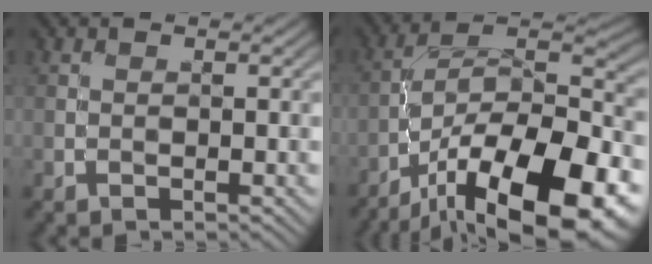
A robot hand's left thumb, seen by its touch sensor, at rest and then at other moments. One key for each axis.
{"total": 19.6, "fx": -11.9, "fy": 7.4, "fz": 13.7, "tx": -0.210, "ty": -0.030, "tz": -0.194}